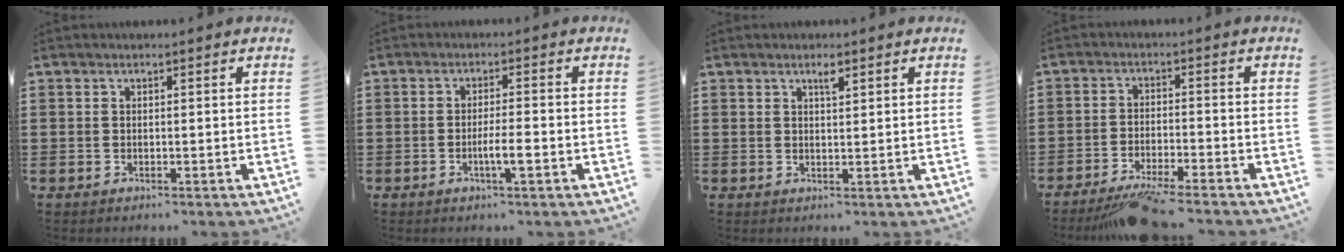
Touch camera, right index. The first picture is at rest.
{"total": 3.5, "force": [-1.4, 0.3, 3.2], "torque": [-0.055, -0.001, -0.025]}
{"total": 1.6, "force": [1.1, 0.4, 1.2], "torque": [-0.018, -0.001, 0.016]}
{"total": 4.9, "force": [-4.4, -0.2, 2.1], "torque": [-0.042, -0.011, -0.083]}